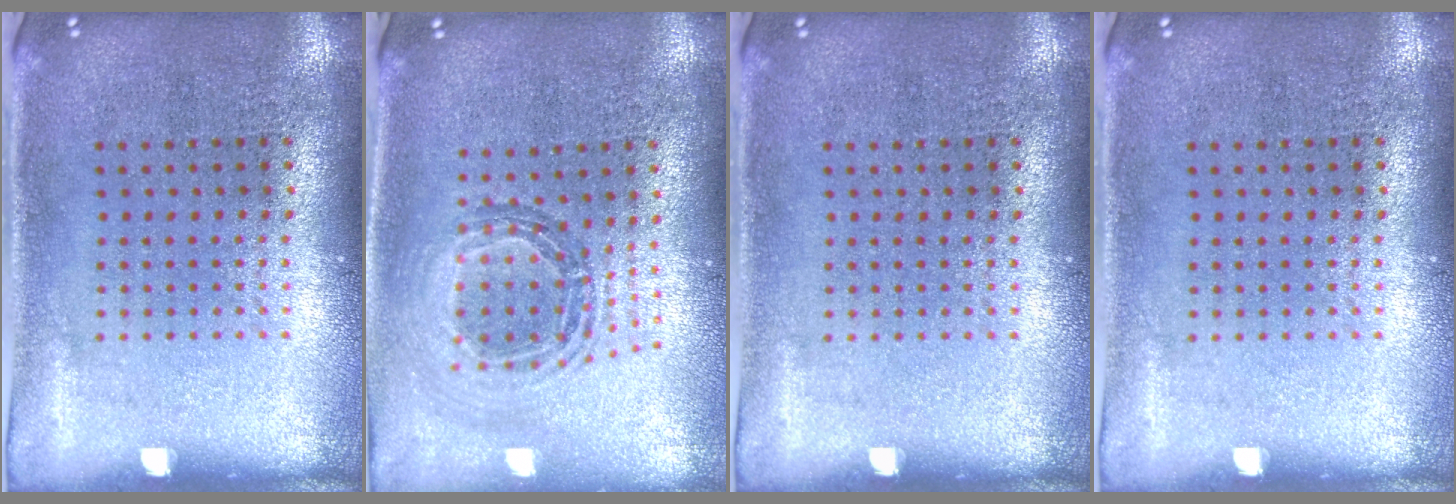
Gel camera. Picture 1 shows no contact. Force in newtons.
{"total": 0.9, "press": 0.9, "slide": 0.1}
{"total": 0.0}
{"total": 0.0}